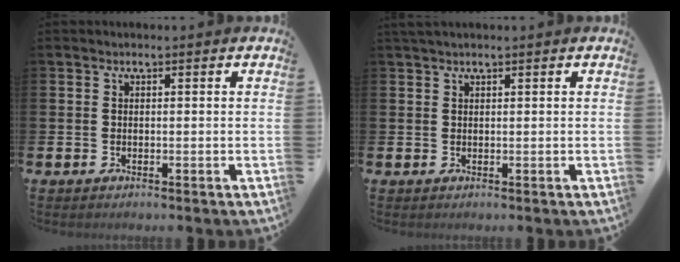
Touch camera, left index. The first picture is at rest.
{"total": 1.0, "force": [0.9, 0.1, 0.5], "torque": [-0.008, 0.002, 0.016]}